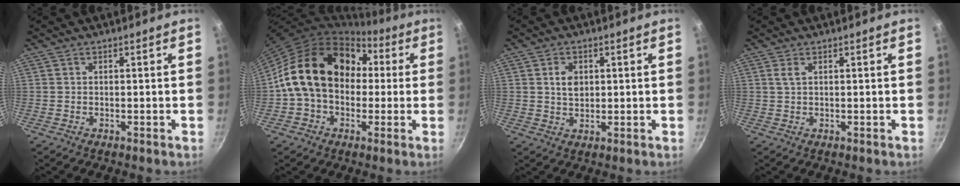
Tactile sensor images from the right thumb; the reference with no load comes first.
{"total": 19.2, "force": [1.7, 14.5, 12.5], "torque": [-0.182, 0.047, 0.020]}
{"total": 3.9, "force": [1.0, 2.7, 2.6], "torque": [-0.035, -0.002, 0.018]}
{"total": 1.3, "force": [0.6, 0.5, 1.1], "torque": [-0.023, 0.000, 0.014]}